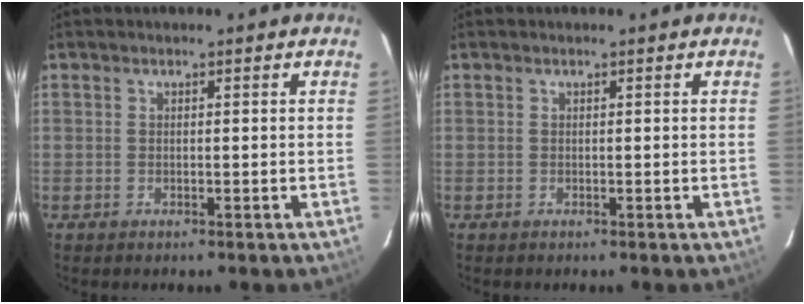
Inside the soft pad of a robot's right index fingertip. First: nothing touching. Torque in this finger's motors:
{"motor_torque": [0.00, 0.00, 0.02, 0.00]}